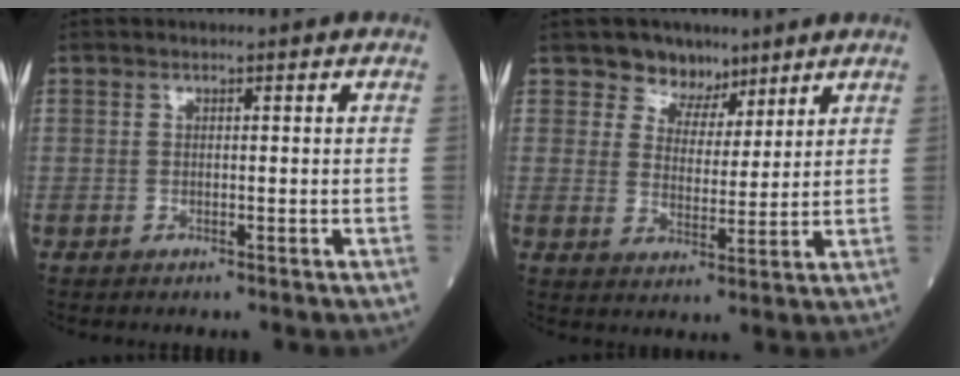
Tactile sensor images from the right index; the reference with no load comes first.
{"total": 5.7, "force": [4.2, 3.7, 0.7], "torque": [-0.007, 0.001, 0.073]}